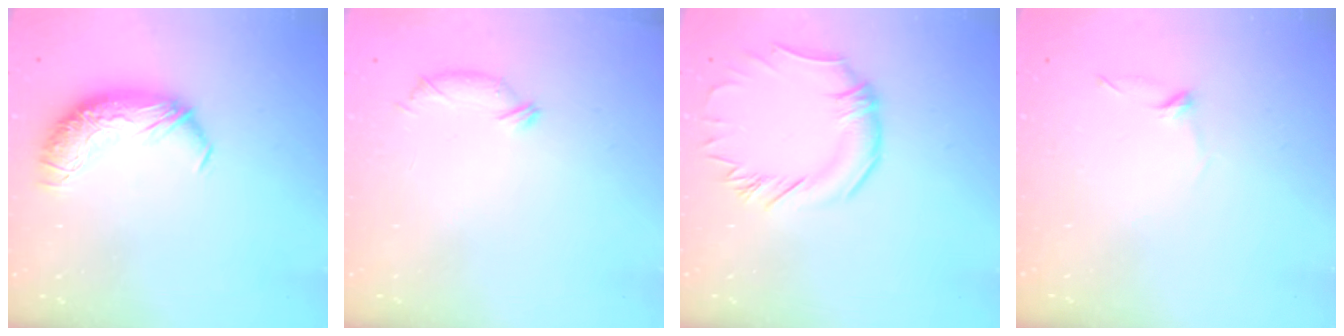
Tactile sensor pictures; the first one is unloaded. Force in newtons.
{"total": 5.6, "press": 5.6, "slide": 0.7}
{"total": 1.0, "press": 0.5, "slide": 0.8}
{"total": 7.9, "press": 7.9, "slide": 0.7}